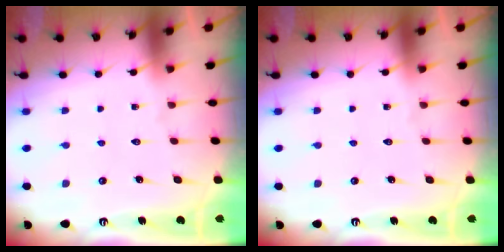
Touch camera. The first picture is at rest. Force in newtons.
{"total": 0.0}